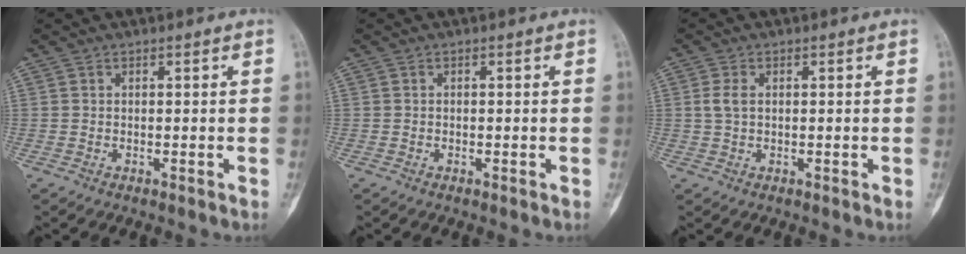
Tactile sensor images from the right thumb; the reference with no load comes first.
{"total": 0.0}
{"total": 2.7, "force": [0.5, 1.6, 2.1], "torque": [-0.050, 0.004, 0.011]}